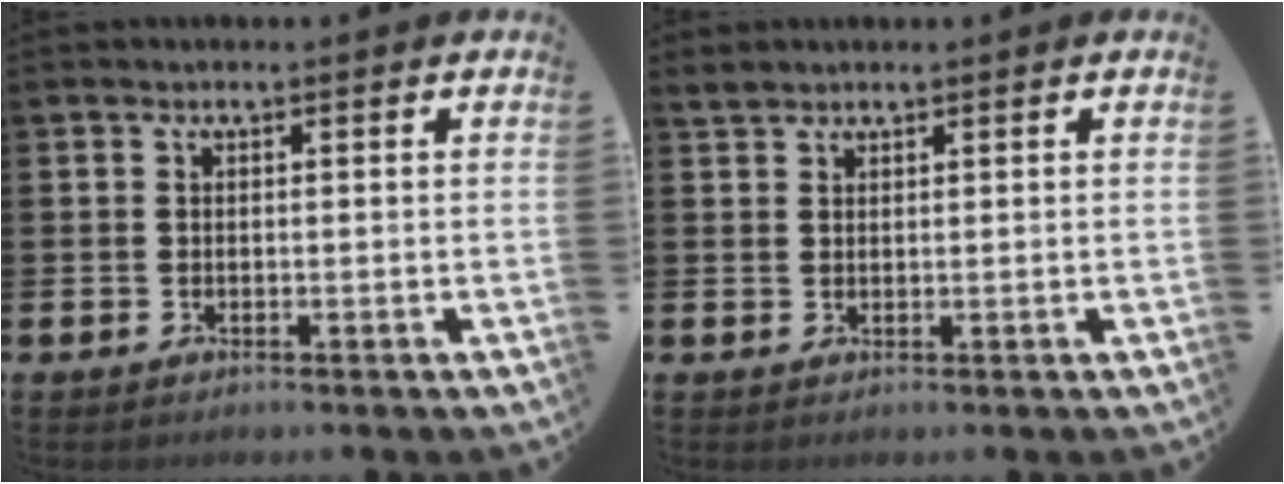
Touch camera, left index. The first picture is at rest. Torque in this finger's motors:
{"motor_torque": [0.12, -0.01, -0.03, 0.00]}